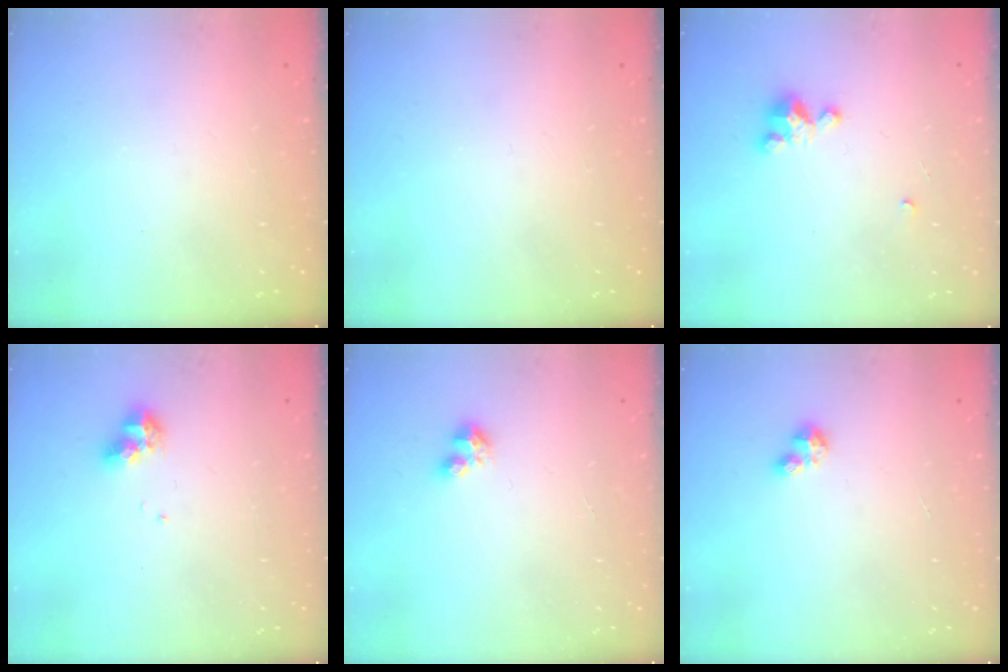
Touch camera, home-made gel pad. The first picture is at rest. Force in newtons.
{"total": 0.0}
{"total": 3.6, "press": 3.6, "slide": 0.2}
{"total": 8.1, "press": 8.1, "slide": 0.5}
{"total": 4.6, "press": 4.6, "slide": 0.4}
{"total": 2.9, "press": 2.9, "slide": 0.4}